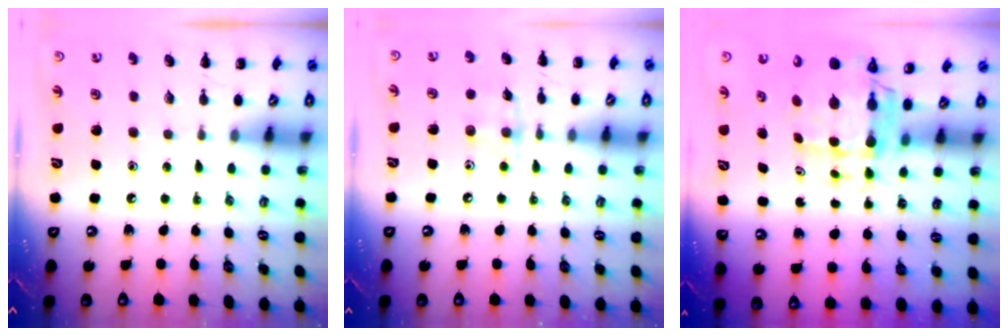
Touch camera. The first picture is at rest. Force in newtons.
{"total": 5.2, "press": 5.1, "slide": 0.8}
{"total": 7.1, "press": 6.7, "slide": 2.5}